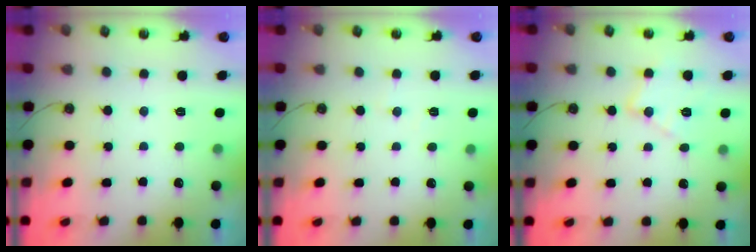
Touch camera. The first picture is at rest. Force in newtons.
{"total": 2.1, "press": 2.1, "slide": 0.4}
{"total": 11.2, "press": 11.2, "slide": 0.7}